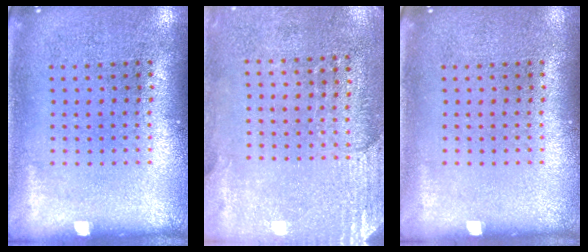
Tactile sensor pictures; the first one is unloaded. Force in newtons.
{"total": 2.8, "press": 2.5, "slide": 1.3}
{"total": 0.0}